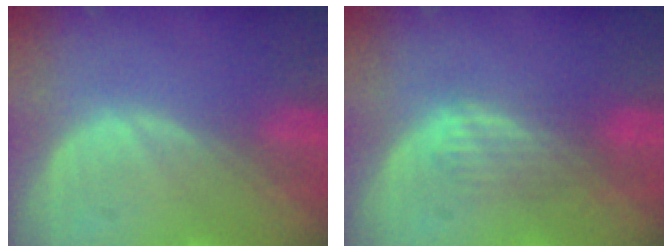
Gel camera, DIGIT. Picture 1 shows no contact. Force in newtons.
{"total": 3.6, "press": 3.2, "slide": 1.7}